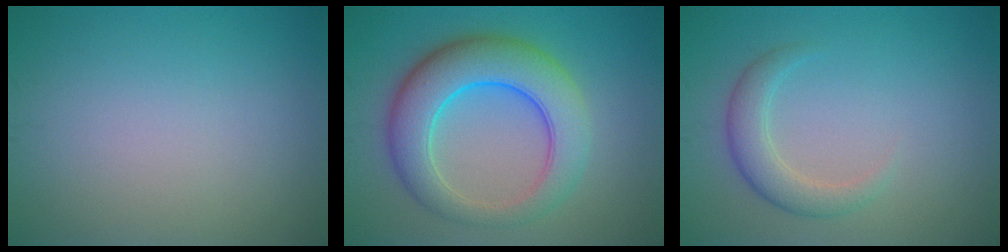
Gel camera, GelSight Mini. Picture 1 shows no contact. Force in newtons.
{"total": 8.2, "press": 8.2, "slide": 0.1}
{"total": 2.7, "press": 2.7, "slide": 0.2}